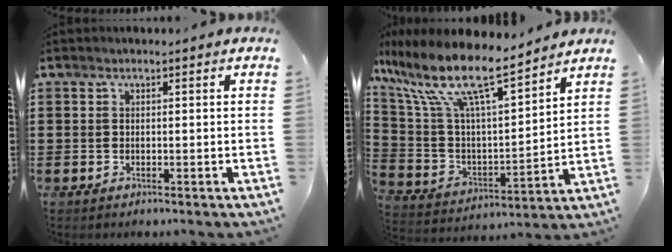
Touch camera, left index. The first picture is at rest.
{"total": 13.1, "force": [9.7, 2.3, 8.4], "torque": [-0.210, -0.063, 0.161]}